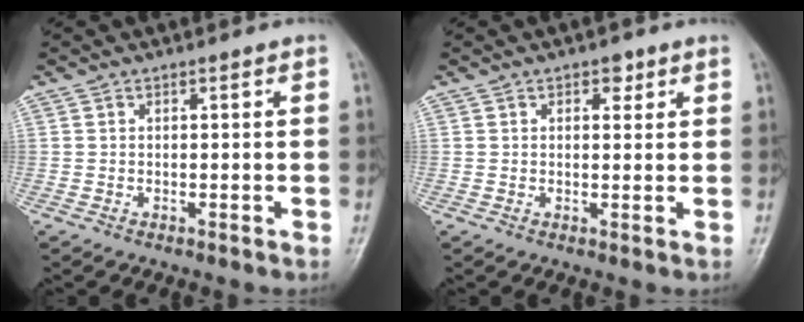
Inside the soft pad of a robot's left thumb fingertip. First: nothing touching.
{"total": 2.5, "force": [1.4, 1.4, 1.5], "torque": [-0.005, -0.004, 0.016]}